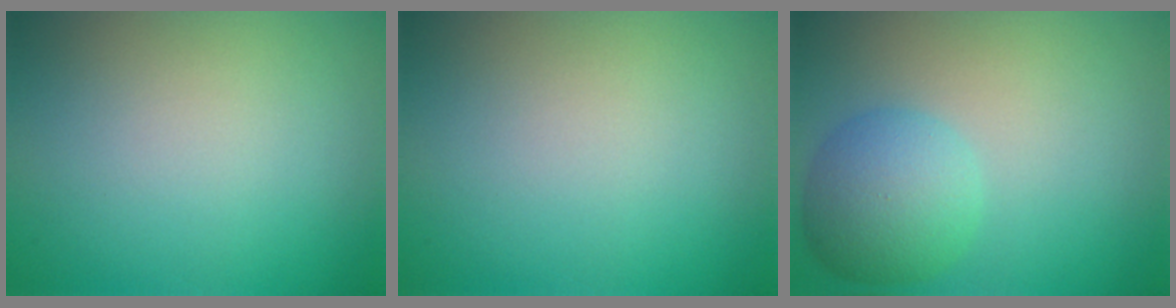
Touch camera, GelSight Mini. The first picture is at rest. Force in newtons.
{"total": 0.0}
{"total": 4.8, "press": 4.8, "slide": 0.1}